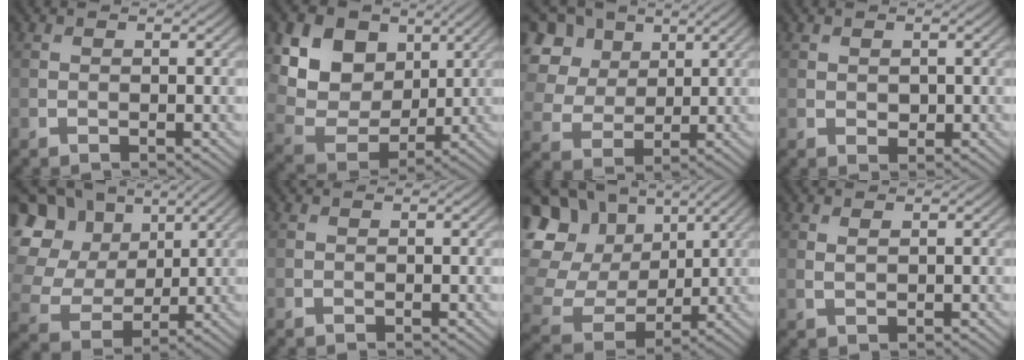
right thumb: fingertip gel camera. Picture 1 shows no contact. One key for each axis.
{"total": 13.7, "fx": 5.4, "fy": 10.2, "fz": 7.3, "tx": -0.211, "ty": 0.032, "tz": 0.111}
{"total": 11.9, "fx": 5.1, "fy": 8.8, "fz": 6.1, "tx": -0.182, "ty": 0.025, "tz": 0.108}
{"total": 0.9, "fx": 0.1, "fy": 0.7, "fz": 0.6, "tx": -0.013, "ty": -0.004, "tz": 0.006}
{"total": 16.4, "fx": 5.6, "fy": 13.1, "fz": 8.1, "tx": -0.270, "ty": 0.051, "tz": 0.118}
{"total": 0.0}
{"total": 18.0, "fx": 5.6, "fy": 14.7, "fz": 8.7, "tx": -0.281, "ty": 0.031, "tz": 0.136}
{"total": 0.9, "fx": 0.5, "fy": 0.2, "fz": 0.7, "tx": -0.019, "ty": -0.001, "tz": 0.013}